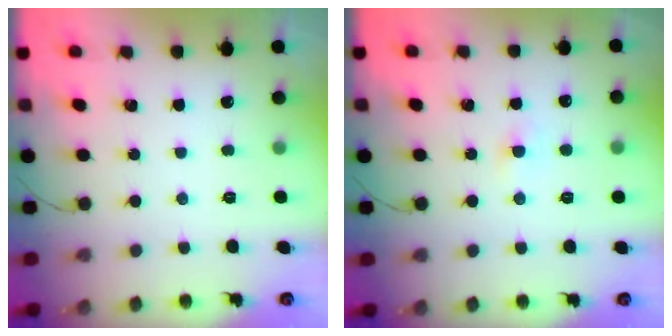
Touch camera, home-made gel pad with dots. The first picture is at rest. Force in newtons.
{"total": 1.9, "press": 1.7, "slide": 0.7}